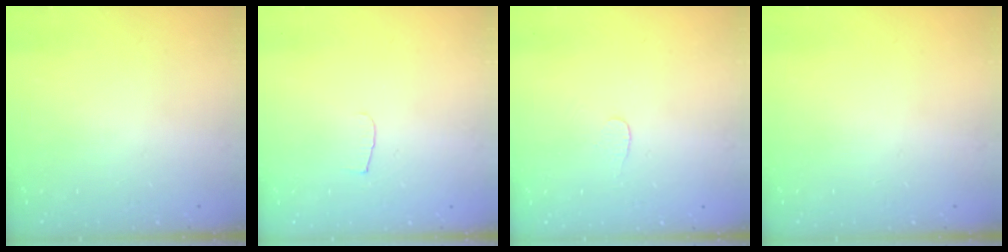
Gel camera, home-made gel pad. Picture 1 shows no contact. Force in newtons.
{"total": 3.8, "press": 3.8, "slide": 0.4}
{"total": 3.0, "press": 3.0, "slide": 0.2}
{"total": 0.0}